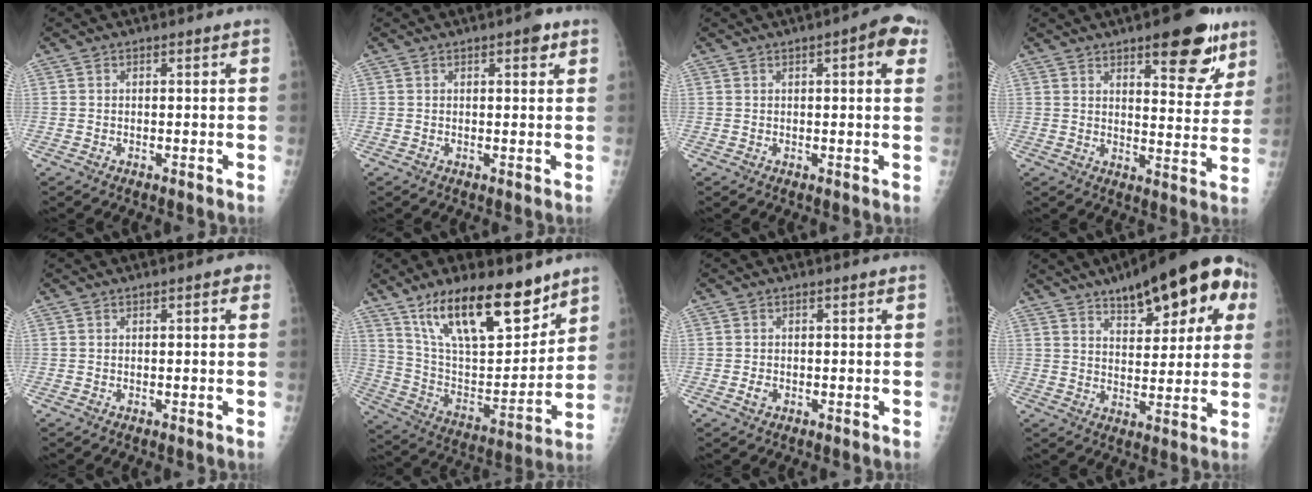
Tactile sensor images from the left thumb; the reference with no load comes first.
{"total": 2.2, "force": [1.3, 0.9, 1.6], "torque": [-0.011, -0.002, 0.013]}
{"total": 6.1, "force": [2.4, 1.7, 5.4], "torque": [-0.055, 0.003, 0.020]}
{"total": 13.7, "force": [8.2, 5.2, 9.7], "torque": [-0.079, -0.042, 0.111]}
{"total": 1.9, "force": [0.7, 0.7, 1.7], "torque": [-0.019, 0.002, 0.005]}
{"total": 21.8, "force": [14.6, 8.3, 14.0], "torque": [-0.192, -0.068, 0.261]}
{"total": 1.1, "force": [-0.5, 0.9, 0.5], "torque": [-0.008, 0.001, -0.007]}
{"total": 20.1, "force": [9.8, 8.3, 15.4], "torque": [-0.177, -0.007, 0.137]}